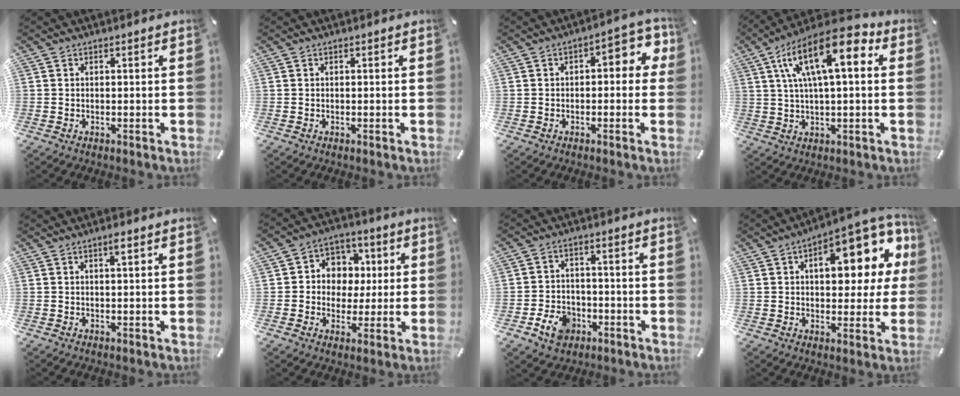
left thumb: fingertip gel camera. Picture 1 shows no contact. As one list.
[{"total": 0.0}, {"total": 6.5, "force": [0.3, 3.5, 5.5], "torque": [-0.064, -0.003, -0.006]}, {"total": 16.5, "force": [5.9, 6.1, 14.2], "torque": [-0.262, -0.017, 0.096]}, {"total": 1.8, "force": [0.7, 0.2, 1.7], "torque": [-0.035, 0.001, 0.011]}, {"total": 8.3, "force": [-0.1, 8.1, 1.8], "torque": [-0.025, 0.003, -0.003]}, {"total": 7.7, "force": [-3.5, 5.9, 3.5], "torque": [-0.078, 0.021, -0.062]}, {"total": 16.9, "force": [6.4, 8.8, 12.9], "torque": [-0.159, -0.038, 0.102]}]